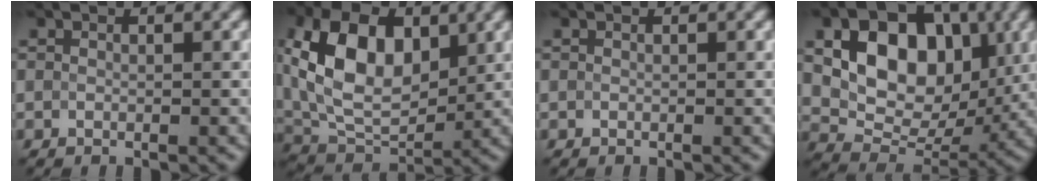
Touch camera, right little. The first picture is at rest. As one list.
[{"total": 10.3, "force": [2.6, 6.3, 7.7], "torque": [-0.158, 0.014, 0.043]}, {"total": 0.0}, {"total": 11.1, "force": [3.0, 7.7, 7.4], "torque": [-0.122, 0.001, 0.047]}]